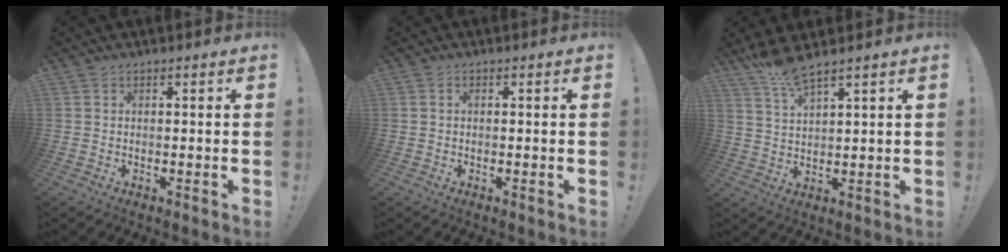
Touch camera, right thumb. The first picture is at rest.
{"total": 0.8, "force": [0.0, 0.4, 0.6], "torque": [-0.019, 0.005, 0.001]}
{"total": 6.8, "force": [5.6, 0.4, 3.9], "torque": [-0.085, -0.026, 0.100]}